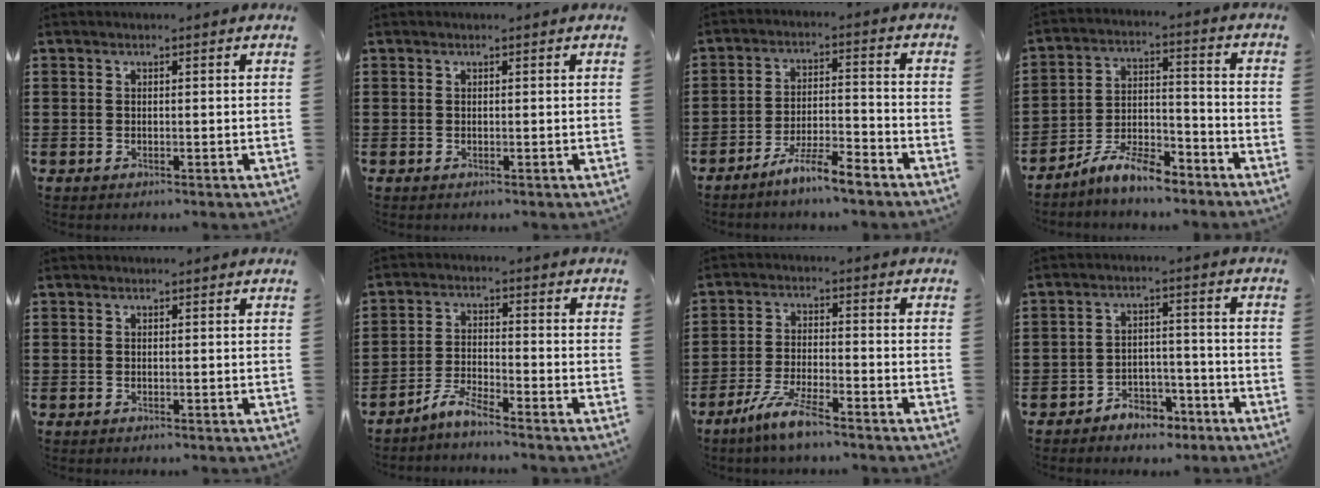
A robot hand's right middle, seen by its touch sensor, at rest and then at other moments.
{"total": 0.0}
{"total": 6.0, "force": [-5.3, 0.2, 2.9], "torque": [-0.062, -0.006, -0.100]}
{"total": 7.9, "force": [-7.0, 1.7, 3.4], "torque": [-0.070, 0.011, -0.132]}
{"total": 0.0}
{"total": 4.2, "force": [-3.8, 0.1, 1.6], "torque": [-0.045, 0.000, -0.078]}
{"total": 6.3, "force": [-4.9, 0.4, 3.9], "torque": [-0.098, -0.015, -0.096]}
{"total": 4.3, "force": [-3.9, 1.6, 0.5], "torque": [-0.013, 0.009, -0.079]}